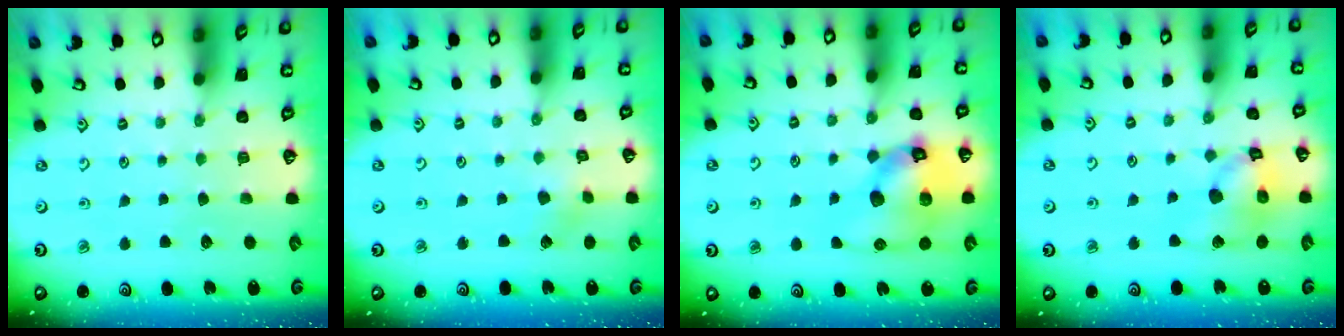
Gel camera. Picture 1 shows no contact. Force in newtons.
{"total": 2.9, "press": 2.9, "slide": 0.7}
{"total": 15.9, "press": 15.7, "slide": 2.4}
{"total": 13.7, "press": 13.6, "slide": 1.8}